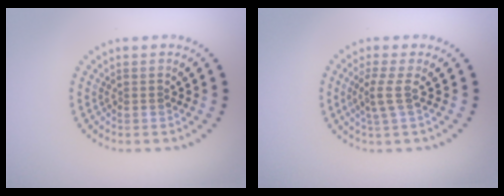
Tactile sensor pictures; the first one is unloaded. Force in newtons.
{"total": 2.1, "press": 1.5, "slide": 1.4}